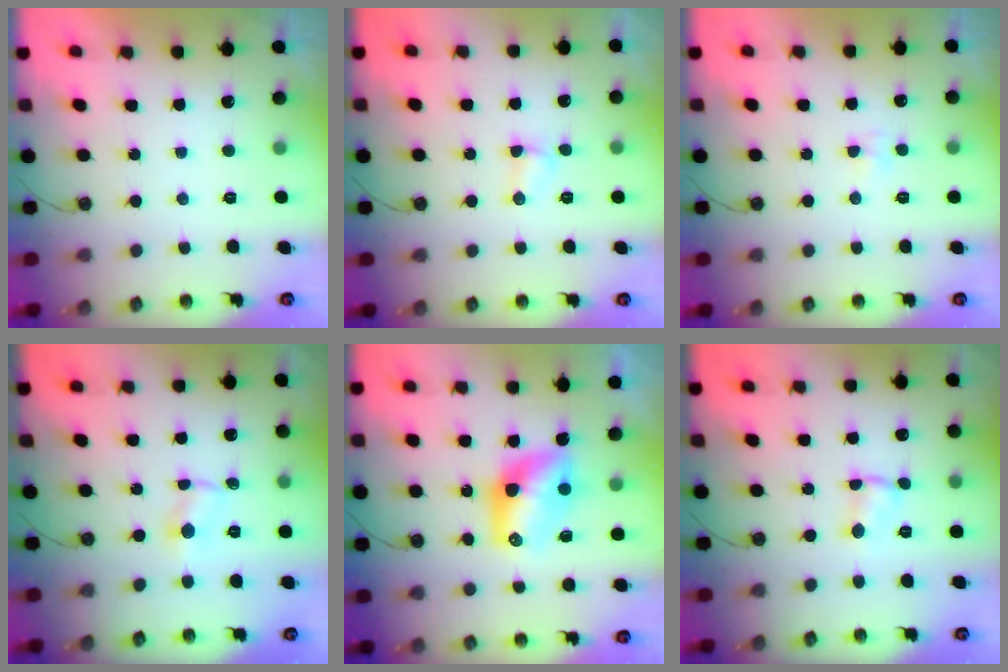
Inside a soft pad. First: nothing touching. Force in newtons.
{"total": 3.7, "press": 3.7, "slide": 0.6}
{"total": 2.9, "press": 2.8, "slide": 0.5}
{"total": 1.6, "press": 1.5, "slide": 0.2}
{"total": 9.8, "press": 9.8, "slide": 0.7}
{"total": 1.5, "press": 1.5, "slide": 0.2}